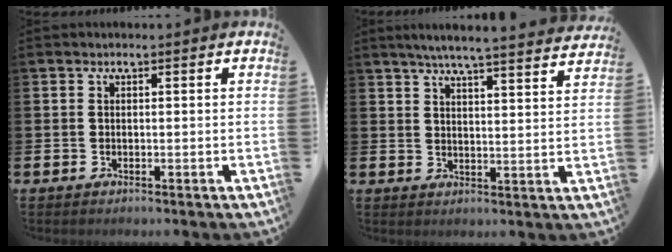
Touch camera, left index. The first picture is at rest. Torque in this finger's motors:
{"motor_torque": [0.59, -0.64, 0.21, 0.07]}